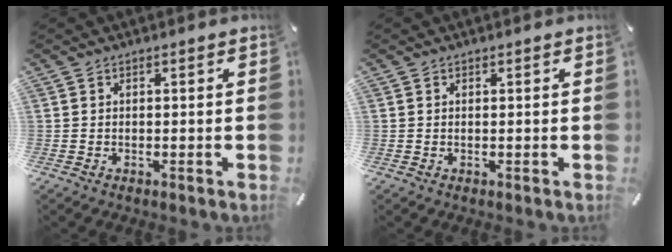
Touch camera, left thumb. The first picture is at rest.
{"total": 0.0}